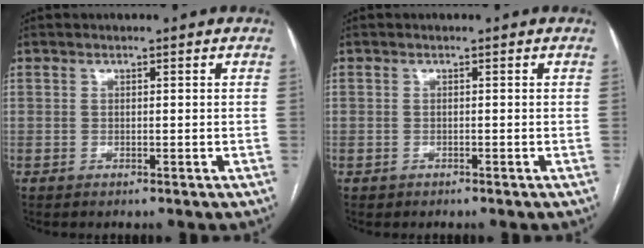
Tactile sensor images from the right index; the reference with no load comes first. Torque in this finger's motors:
{"motor_torque": [-0.43, -0.10, -0.73, -0.17]}